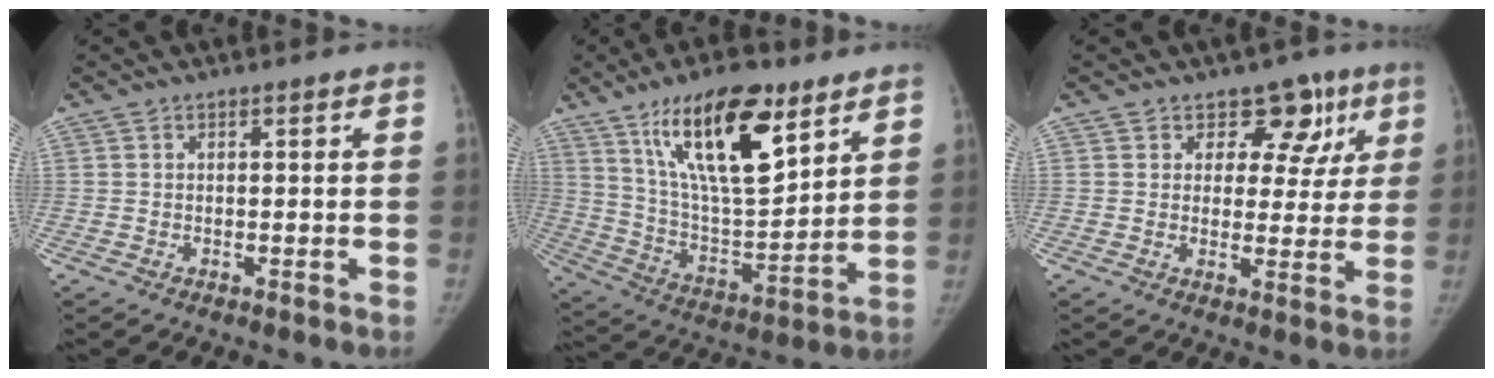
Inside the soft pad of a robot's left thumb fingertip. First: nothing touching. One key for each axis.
{"total": 20.8, "fx": 11.8, "fy": 7.6, "fz": 15.3, "tx": -0.229, "ty": -0.055, "tz": 0.217}
{"total": 8.5, "fx": 4.7, "fy": 6.4, "fz": 3.1, "tx": 0.019, "ty": -0.011, "tz": 0.056}